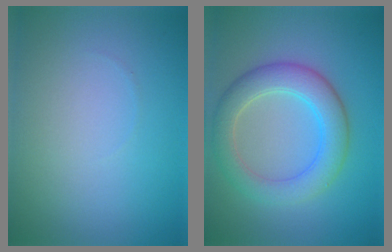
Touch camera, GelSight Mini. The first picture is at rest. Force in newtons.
{"total": 5.3, "press": 5.3, "slide": 0.3}